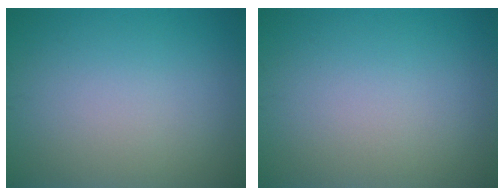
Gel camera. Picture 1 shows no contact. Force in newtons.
{"total": 0.0}